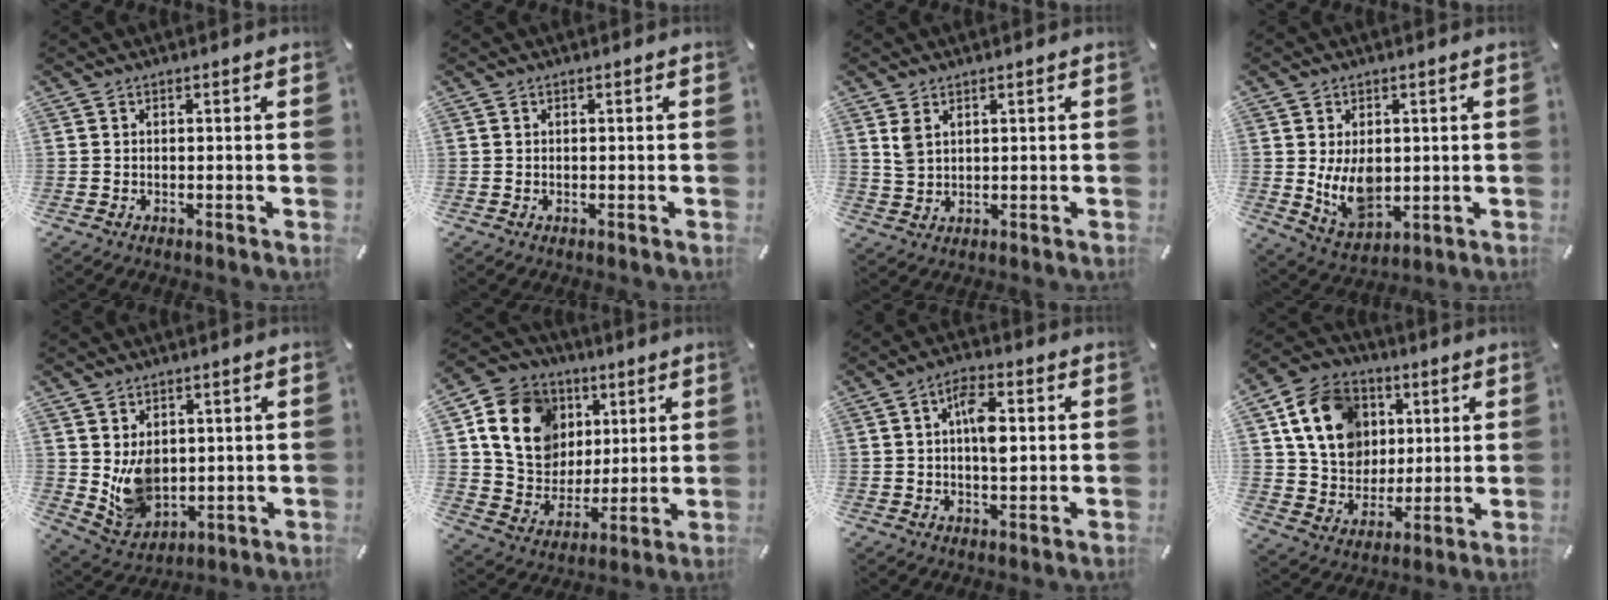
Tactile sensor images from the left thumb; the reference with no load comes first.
{"total": 0.0}
{"total": 3.3, "force": [1.9, 2.2, 1.6], "torque": [-0.037, 0.003, 0.036]}
{"total": 9.4, "force": [0.6, 6.7, 6.6], "torque": [-0.117, -0.008, 0.011]}
{"total": 8.8, "force": [2.3, 7.5, 3.9], "torque": [-0.080, -0.025, 0.046]}
{"total": 16.9, "force": [5.5, 14.5, 6.7], "torque": [-0.119, -0.010, 0.112]}
{"total": 7.0, "force": [1.1, 3.3, 6.0], "torque": [-0.101, 0.002, 0.012]}
{"total": 15.8, "force": [5.1, 13.4, 6.8], "torque": [-0.130, 0.000, 0.104]}